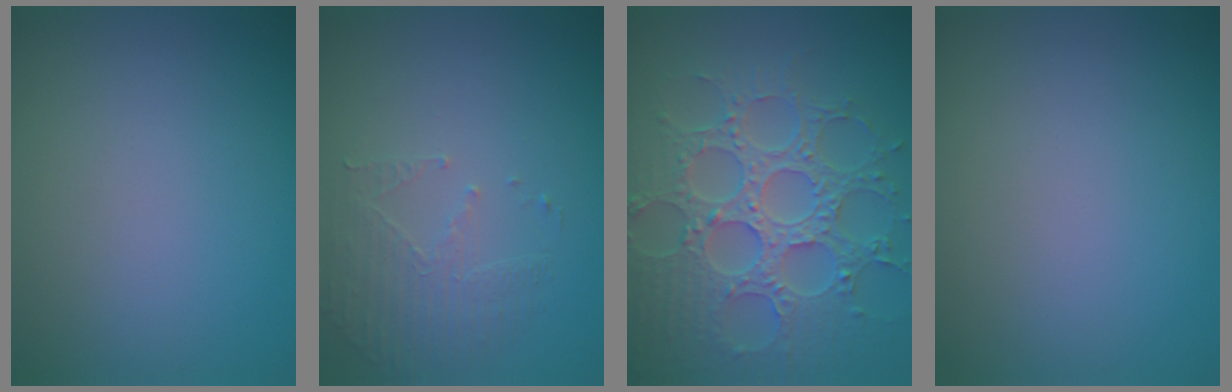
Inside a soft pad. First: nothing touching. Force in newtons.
{"total": 1.8, "press": 1.1, "slide": 1.4}
{"total": 8.1, "press": 6.3, "slide": 5.0}
{"total": 0.0}